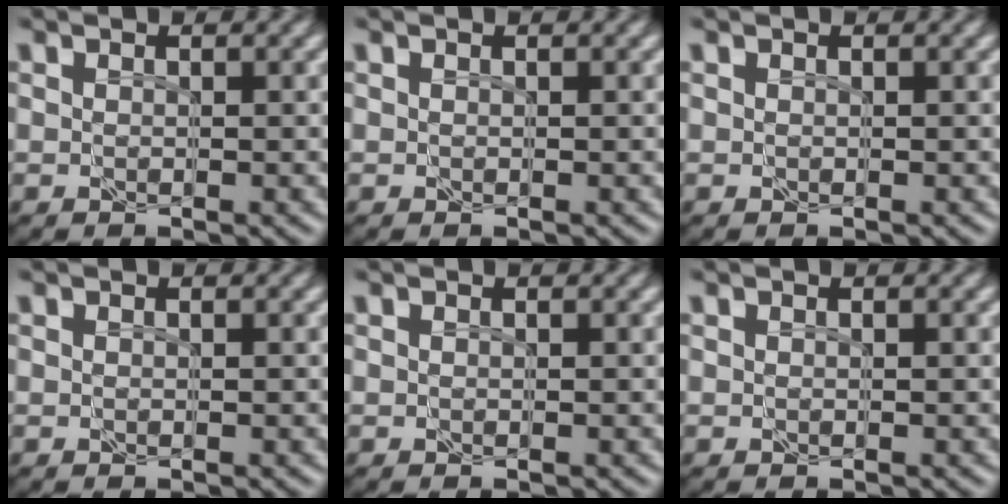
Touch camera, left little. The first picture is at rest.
{"total": 0.0}
{"total": 0.0}
{"total": 0.0}
{"total": 0.0}
{"total": 0.0}